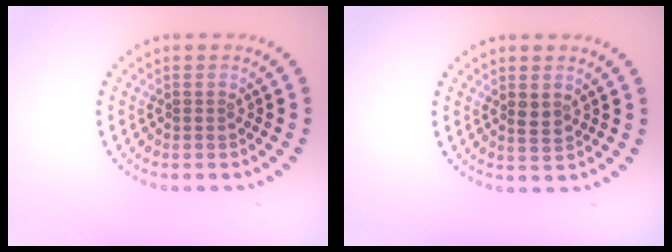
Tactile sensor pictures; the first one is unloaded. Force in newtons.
{"total": 1.4, "press": 1.3, "slide": 0.4}